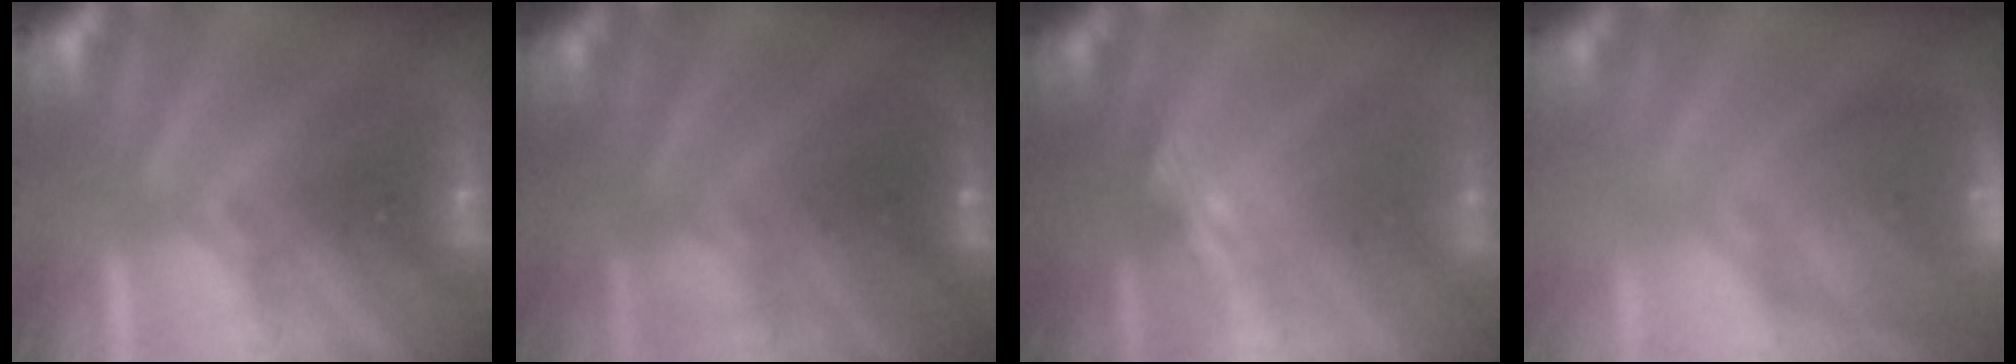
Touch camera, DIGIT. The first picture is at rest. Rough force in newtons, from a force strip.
{"total": 2.9}
{"total": 1.4}
{"total": 9.4}